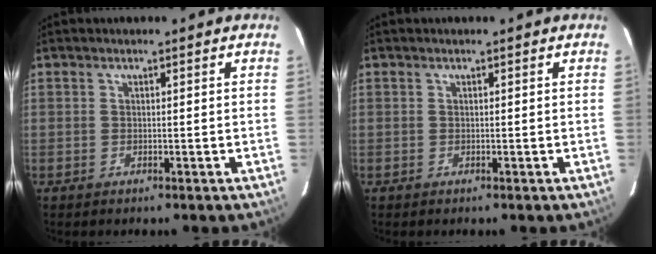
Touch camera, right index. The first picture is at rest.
{"total": 0.0}